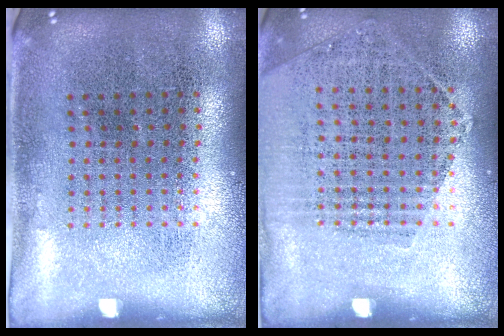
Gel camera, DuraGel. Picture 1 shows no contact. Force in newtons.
{"total": 1.2, "press": 1.0, "slide": 0.5}